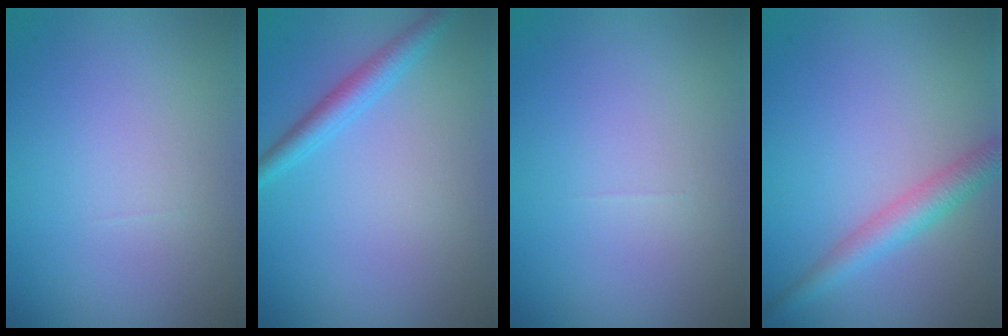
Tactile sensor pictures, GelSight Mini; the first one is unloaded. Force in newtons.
{"total": 2.4, "press": 2.4, "slide": 0.1}
{"total": 0.0}
{"total": 2.9, "press": 2.9, "slide": 0.1}